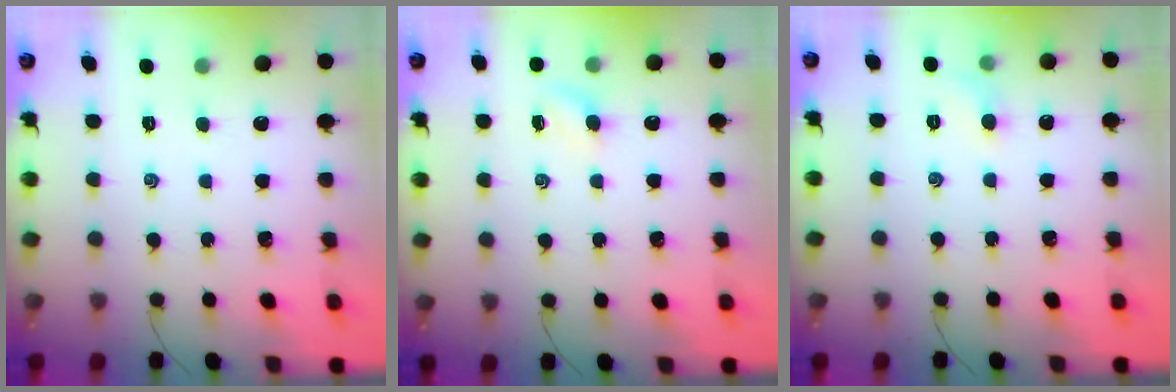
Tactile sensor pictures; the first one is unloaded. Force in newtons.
{"total": 3.7, "press": 3.4, "slide": 1.3}
{"total": 5.0, "press": 4.8, "slide": 1.3}